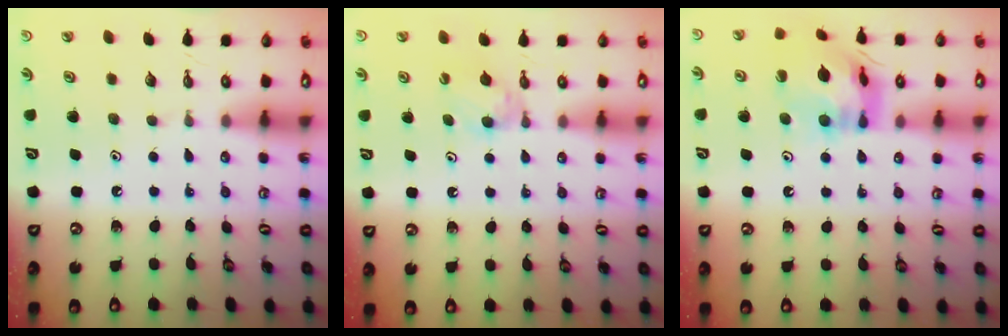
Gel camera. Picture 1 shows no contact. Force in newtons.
{"total": 5.6, "press": 5.6, "slide": 0.8}
{"total": 13.3, "press": 13.2, "slide": 1.7}